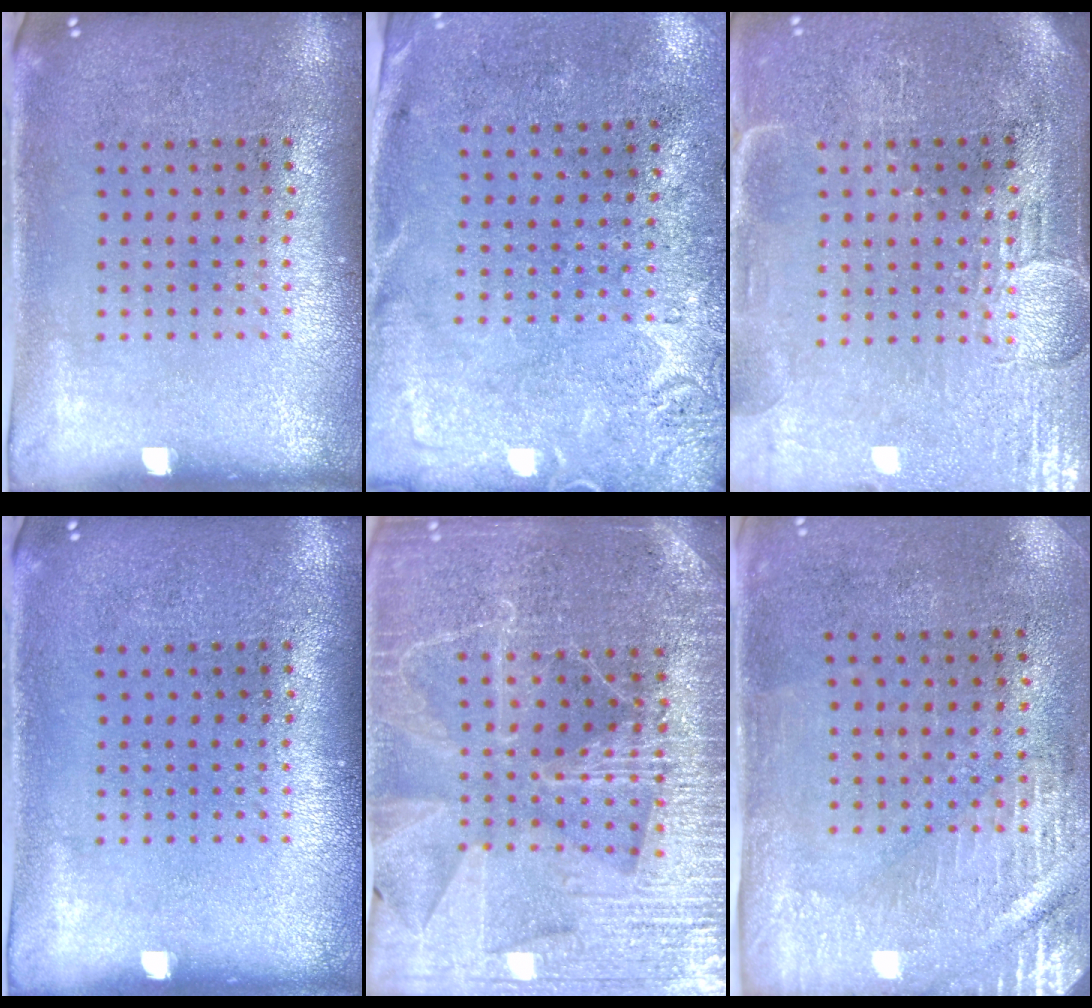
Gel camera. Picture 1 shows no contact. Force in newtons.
{"total": 2.8, "press": 2.2, "slide": 1.8}
{"total": 3.9, "press": 3.5, "slide": 1.8}
{"total": 0.0}
{"total": 4.2, "press": 3.9, "slide": 1.3}
{"total": 2.9, "press": 2.5, "slide": 1.5}